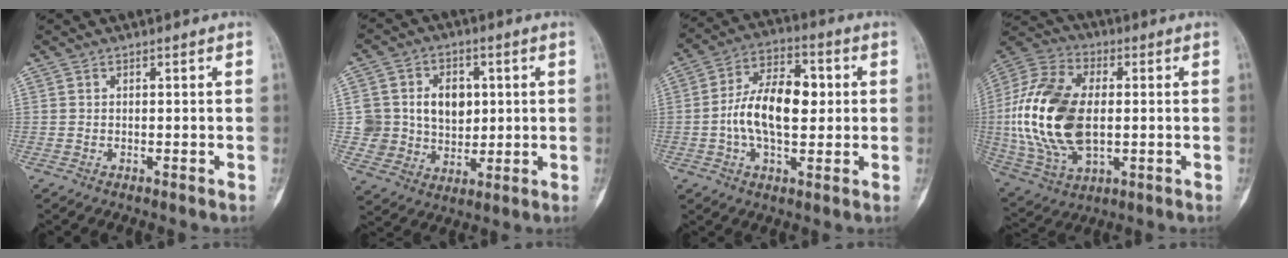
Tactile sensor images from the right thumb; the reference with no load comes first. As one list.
[{"total": 12.2, "force": [2.1, 10.4, 6.0], "torque": [-0.052, 0.000, 0.049]}, {"total": 13.8, "force": [0.1, 7.6, 11.5], "torque": [-0.188, 0.021, -0.004]}, {"total": 22.2, "force": [0.1, 13.1, 17.9], "torque": [-0.371, 0.000, 0.008]}]